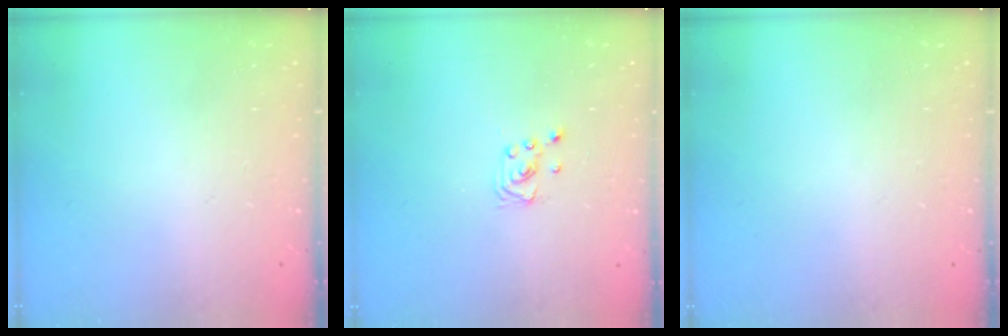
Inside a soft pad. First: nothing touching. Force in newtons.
{"total": 2.1, "press": 2.1, "slide": 0.2}
{"total": 0.0}